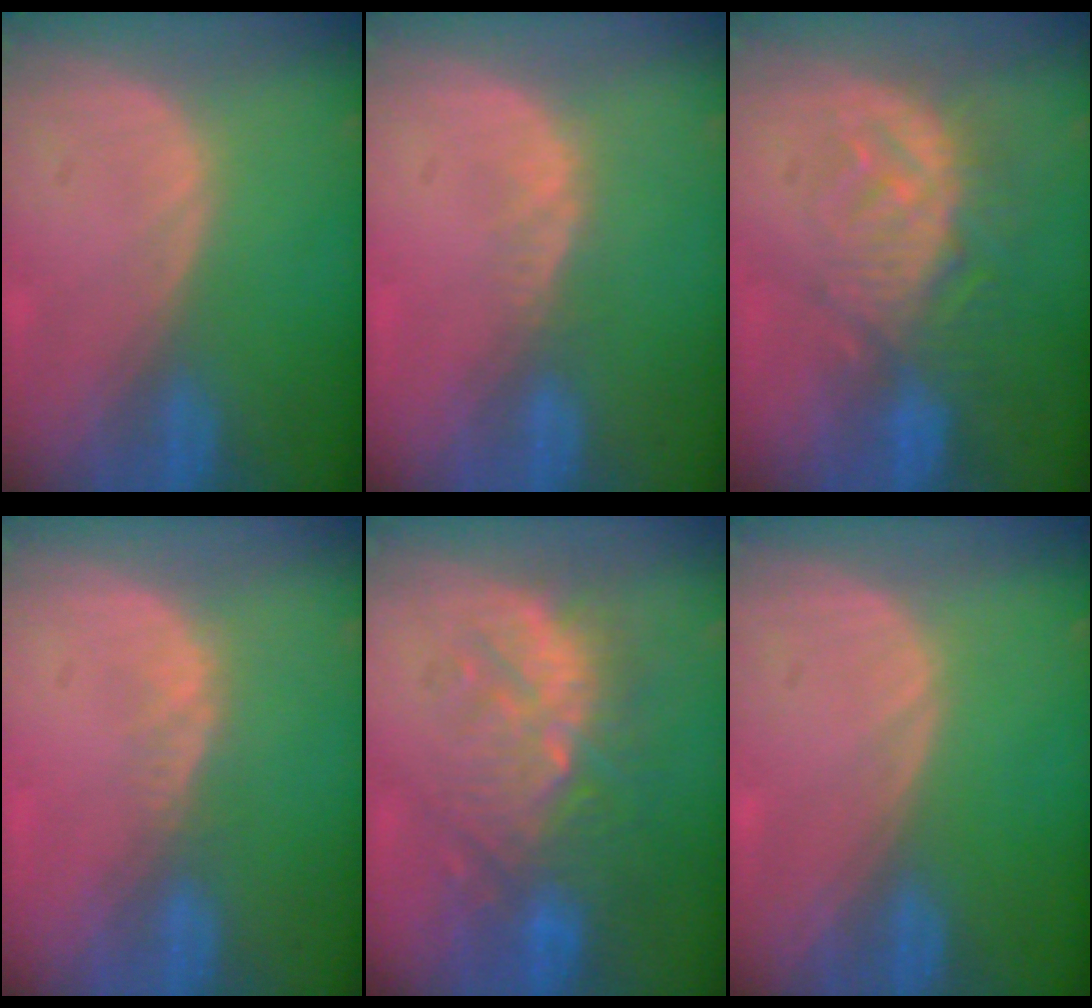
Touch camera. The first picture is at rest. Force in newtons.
{"total": 2.1, "press": 1.5, "slide": 1.4}
{"total": 9.3, "press": 8.1, "slide": 4.6}
{"total": 2.1, "press": 1.5, "slide": 1.4}
{"total": 9.8, "press": 9.5, "slide": 2.3}
{"total": 0.0}